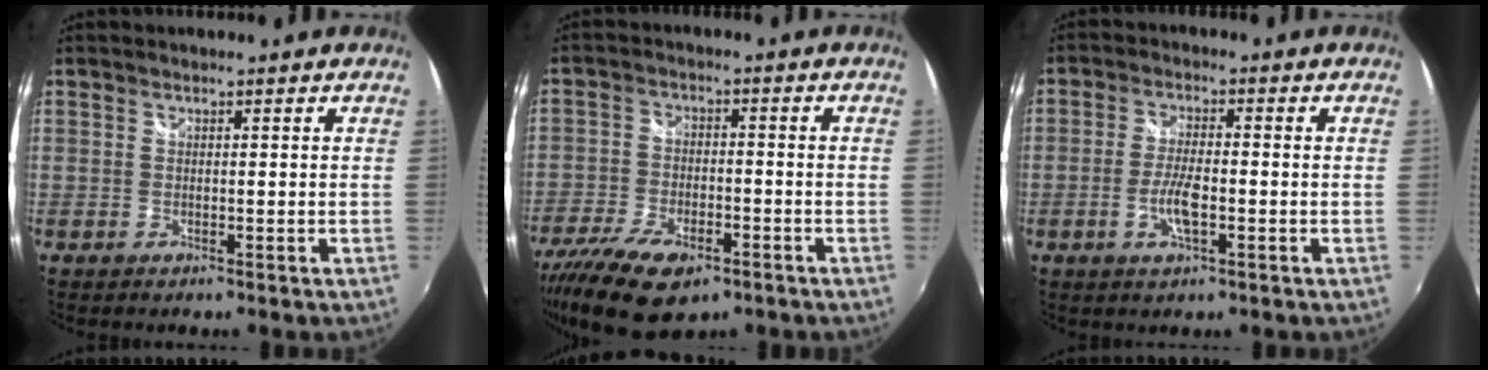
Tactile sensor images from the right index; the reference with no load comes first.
{"total": 14.5, "force": [-9.3, 6.4, 9.1], "torque": [-0.208, -0.040, -0.161]}
{"total": 5.4, "force": [-1.8, 1.6, 4.9], "torque": [-0.103, -0.003, -0.034]}